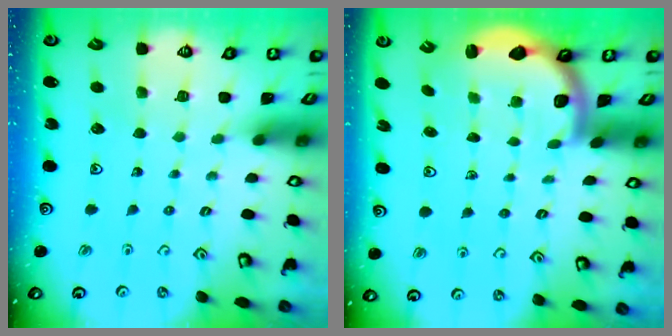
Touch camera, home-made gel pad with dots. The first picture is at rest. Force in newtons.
{"total": 2.5, "press": 2.2, "slide": 1.1}